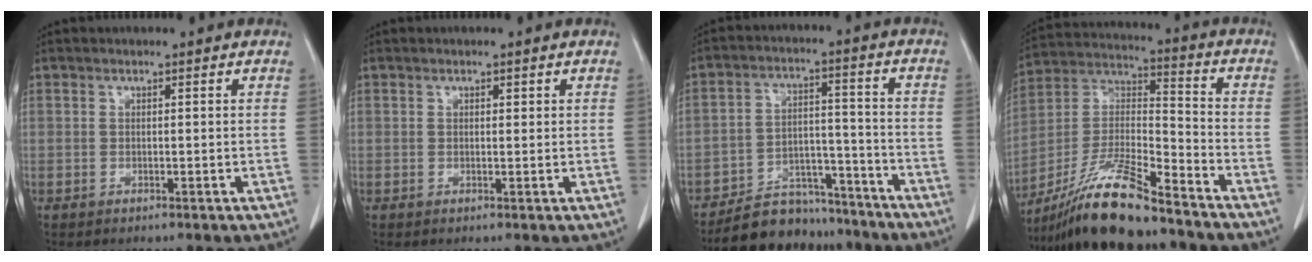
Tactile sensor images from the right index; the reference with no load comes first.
{"total": 0.6, "force": [0.3, 0.4, 0.4], "torque": [-0.005, -0.001, 0.004]}
{"total": 11.0, "force": [-10.0, 4.2, 1.6], "torque": [-0.009, 0.039, -0.164]}
{"total": 16.3, "force": [-13.3, 1.7, 9.3], "torque": [-0.190, -0.010, -0.246]}